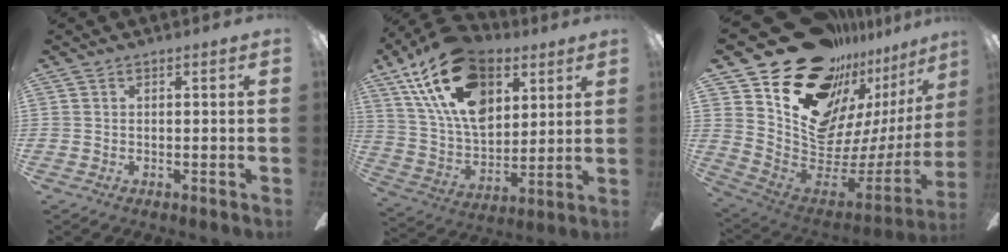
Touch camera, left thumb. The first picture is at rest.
{"total": 22.6, "force": [11.5, 13.1, 14.3], "torque": [-0.276, -0.042, 0.204]}
{"total": 24.2, "force": [15.5, 14.6, 11.6], "torque": [-0.164, -0.126, 0.313]}